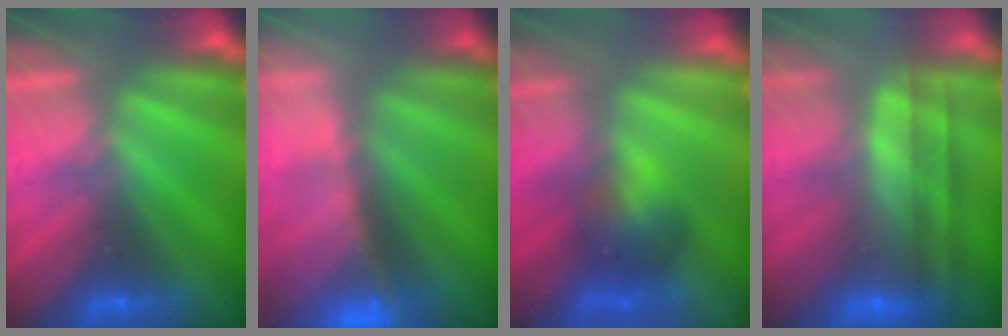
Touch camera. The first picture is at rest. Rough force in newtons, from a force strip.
{"total": 9.6}
{"total": 9.1}
{"total": 7.8}